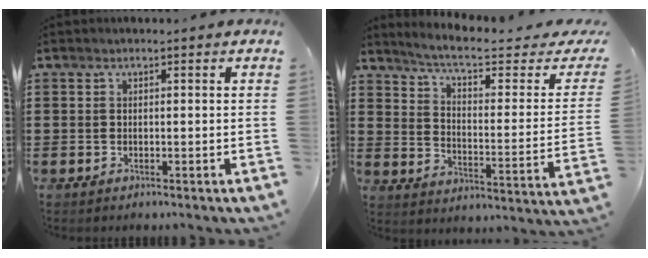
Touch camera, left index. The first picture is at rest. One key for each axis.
{"total": 6.1, "fx": 4.9, "fy": 0.5, "fz": 3.6, "tx": -0.092, "ty": -0.032, "tz": 0.080}